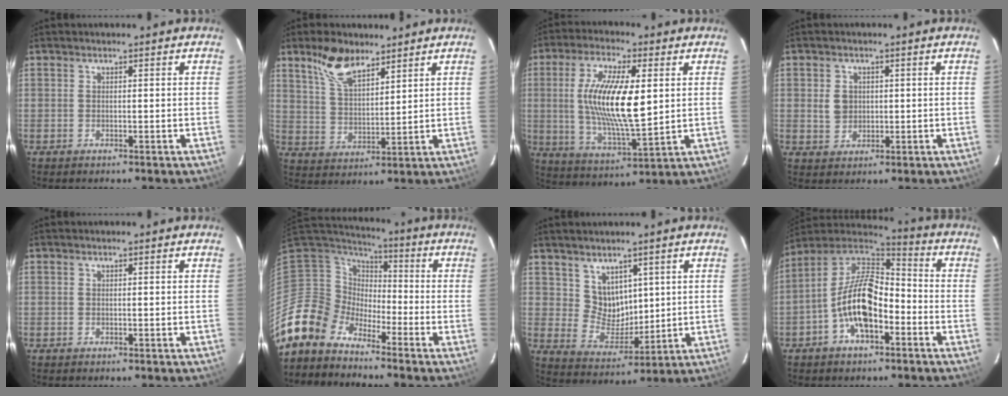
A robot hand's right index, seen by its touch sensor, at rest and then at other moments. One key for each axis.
{"total": 8.9, "fx": 6.4, "fy": 3.7, "fz": 4.8, "tx": -0.091, "ty": 0.011, "tz": 0.128}
{"total": 15.7, "fx": 2.4, "fy": 5.2, "fz": 14.6, "tx": -0.275, "ty": -0.001, "tz": 0.048}
{"total": 3.7, "fx": 0.4, "fy": 3.3, "fz": 1.5, "tx": -0.027, "ty": 0.007, "tz": 0.010}
{"total": 0.0}
{"total": 10.3, "fx": -8.6, "fy": 5.6, "fz": 1.2, "tx": -0.038, "ty": 0.026, "tz": -0.185}
{"total": 7.0, "fx": 3.9, "fy": 5.3, "fz": 2.4, "tx": -0.038, "ty": 0.001, "tz": 0.089}
{"total": 14.1, "fx": -5.0, "fy": 7.1, "fz": 11.2, "tx": -0.217, "ty": 0.017, "tz": -0.094}